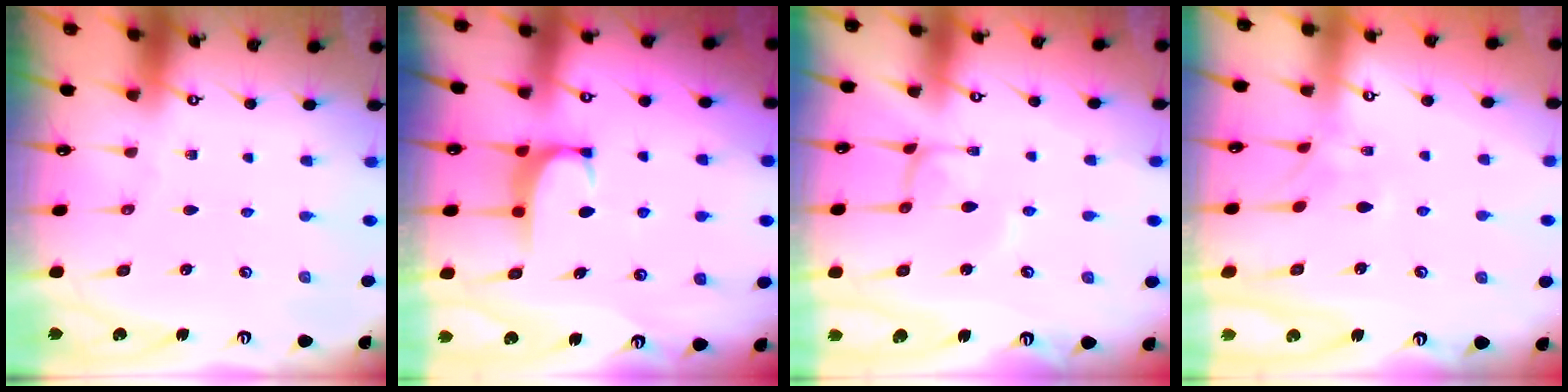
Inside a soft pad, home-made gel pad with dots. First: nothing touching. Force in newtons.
{"total": 1.9, "press": 1.9, "slide": 0.4}
{"total": 2.0, "press": 2.0, "slide": 0.1}
{"total": 3.8, "press": 3.7, "slide": 0.8}